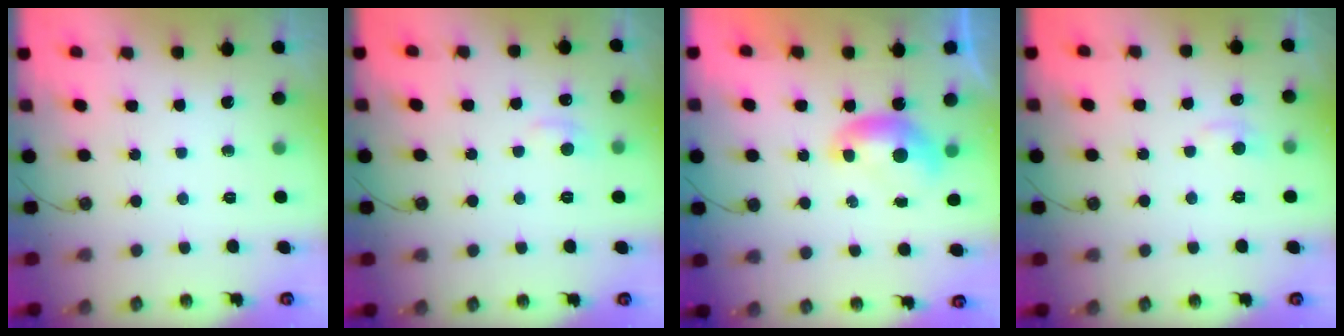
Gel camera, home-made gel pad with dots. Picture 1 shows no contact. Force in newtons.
{"total": 0.9, "press": 0.1, "slide": 0.9}
{"total": 0.0}
{"total": 1.3, "press": 1.1, "slide": 0.7}